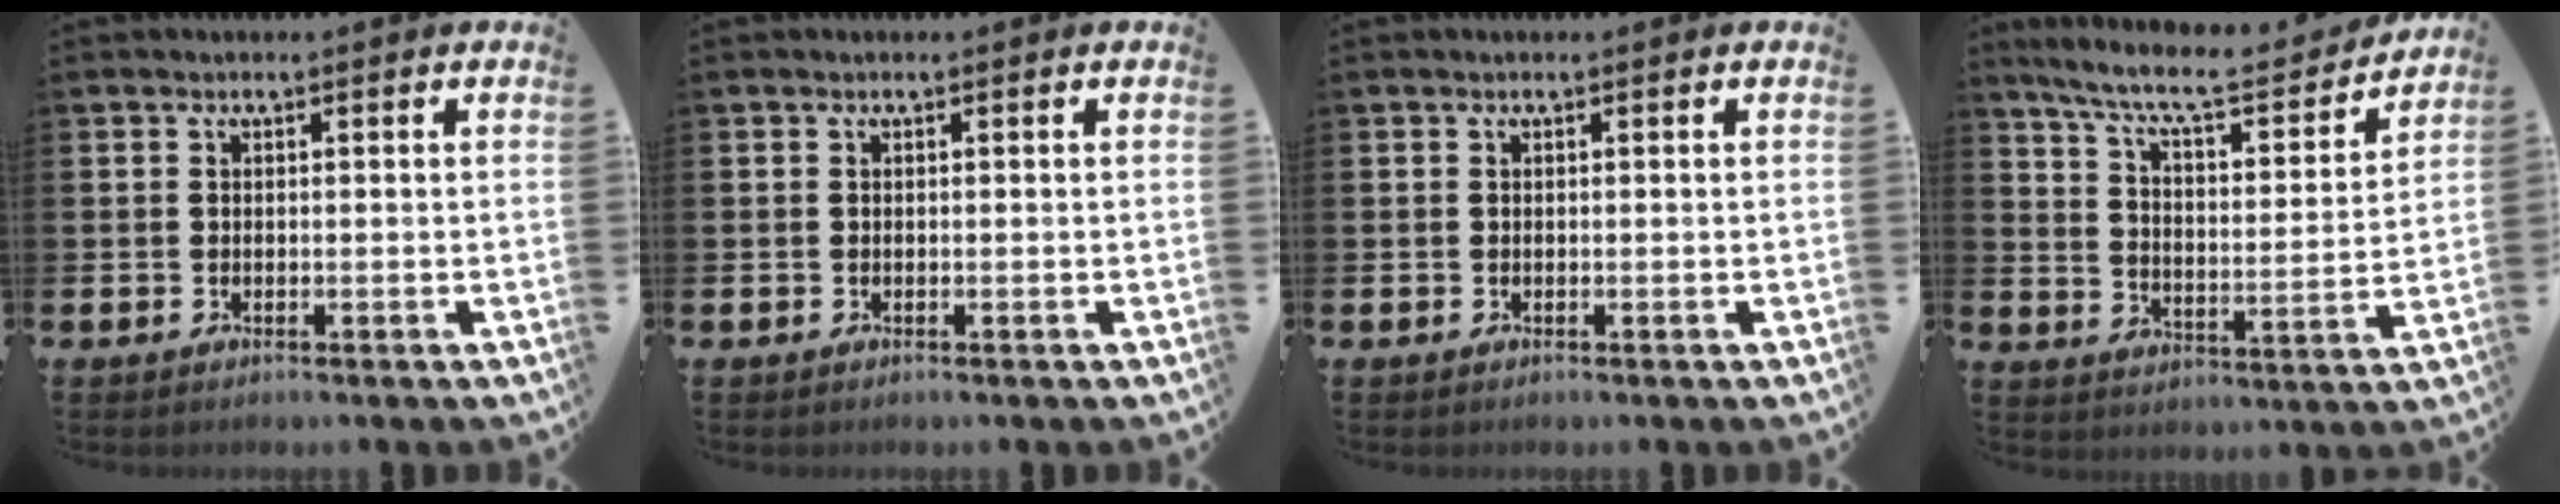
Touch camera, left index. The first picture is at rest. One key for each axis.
{"total": 0.0}
{"total": 0.0}
{"total": 8.5, "fx": 7.6, "fy": 1.4, "fz": 3.5, "tx": -0.097, "ty": -0.051, "tz": 0.128}